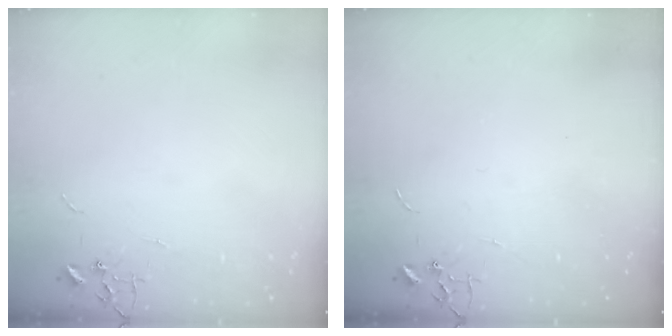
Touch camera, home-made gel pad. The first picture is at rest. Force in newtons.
{"total": 0.0}